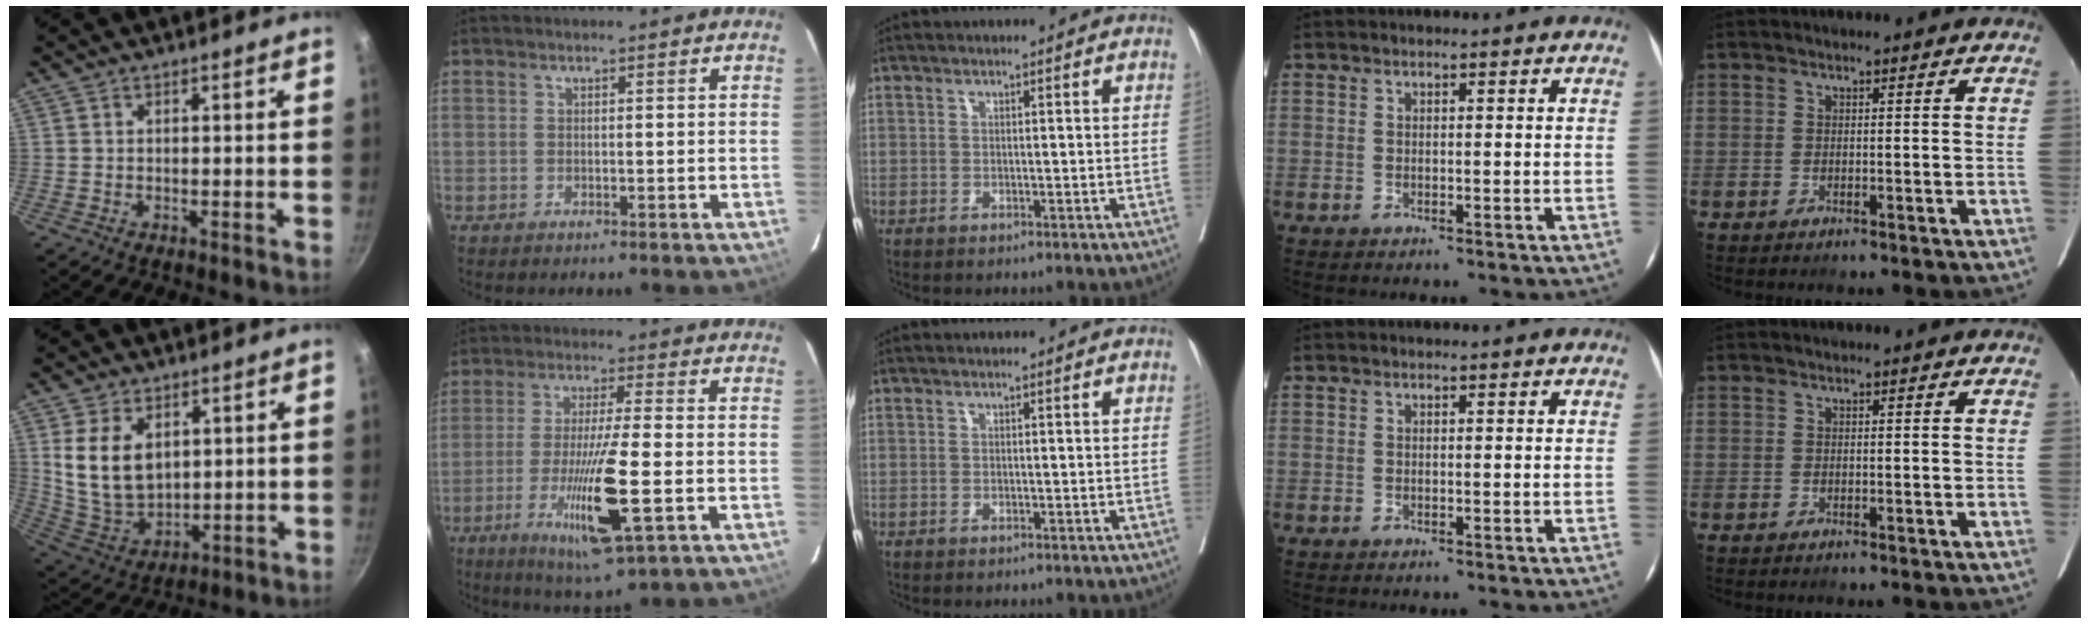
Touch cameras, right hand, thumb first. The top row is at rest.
{"thumb": {"total": 12.2, "force": [3.6, 8.0, 8.4], "torque": [-0.140, -0.019, 0.090]}, "index": {"total": 13.3, "force": [-4.1, 0.5, 12.6], "torque": [-0.235, -0.026, -0.072]}}